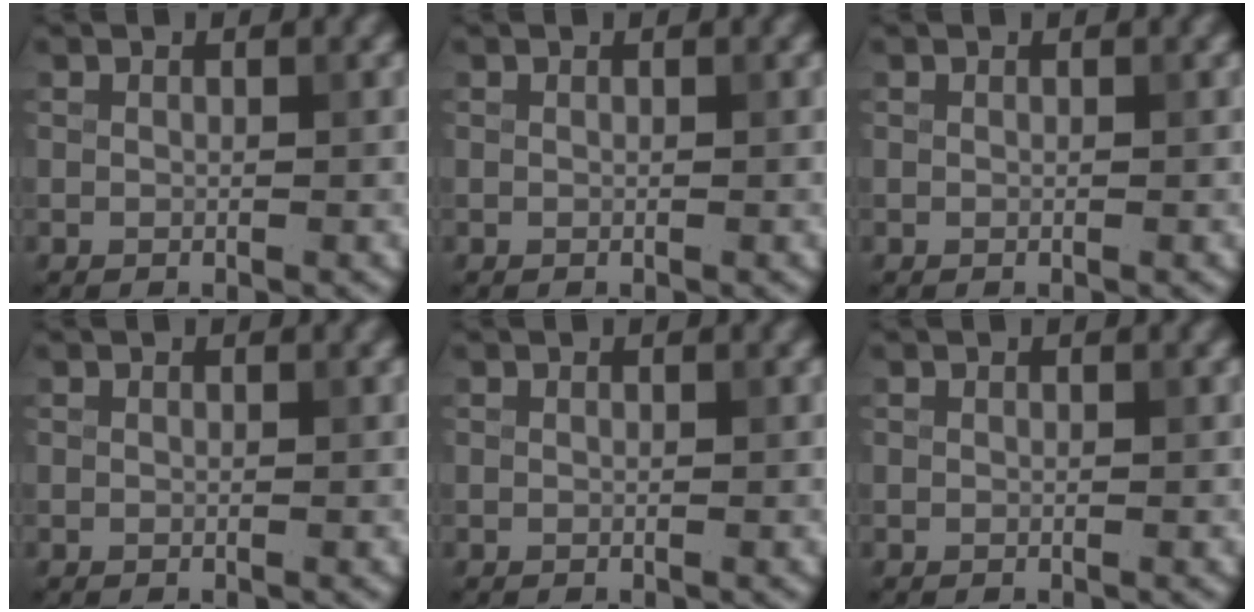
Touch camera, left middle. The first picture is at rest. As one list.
[{"total": 0.0}, {"total": 0.0}, {"total": 0.0}, {"total": 0.0}, {"total": 0.0}]